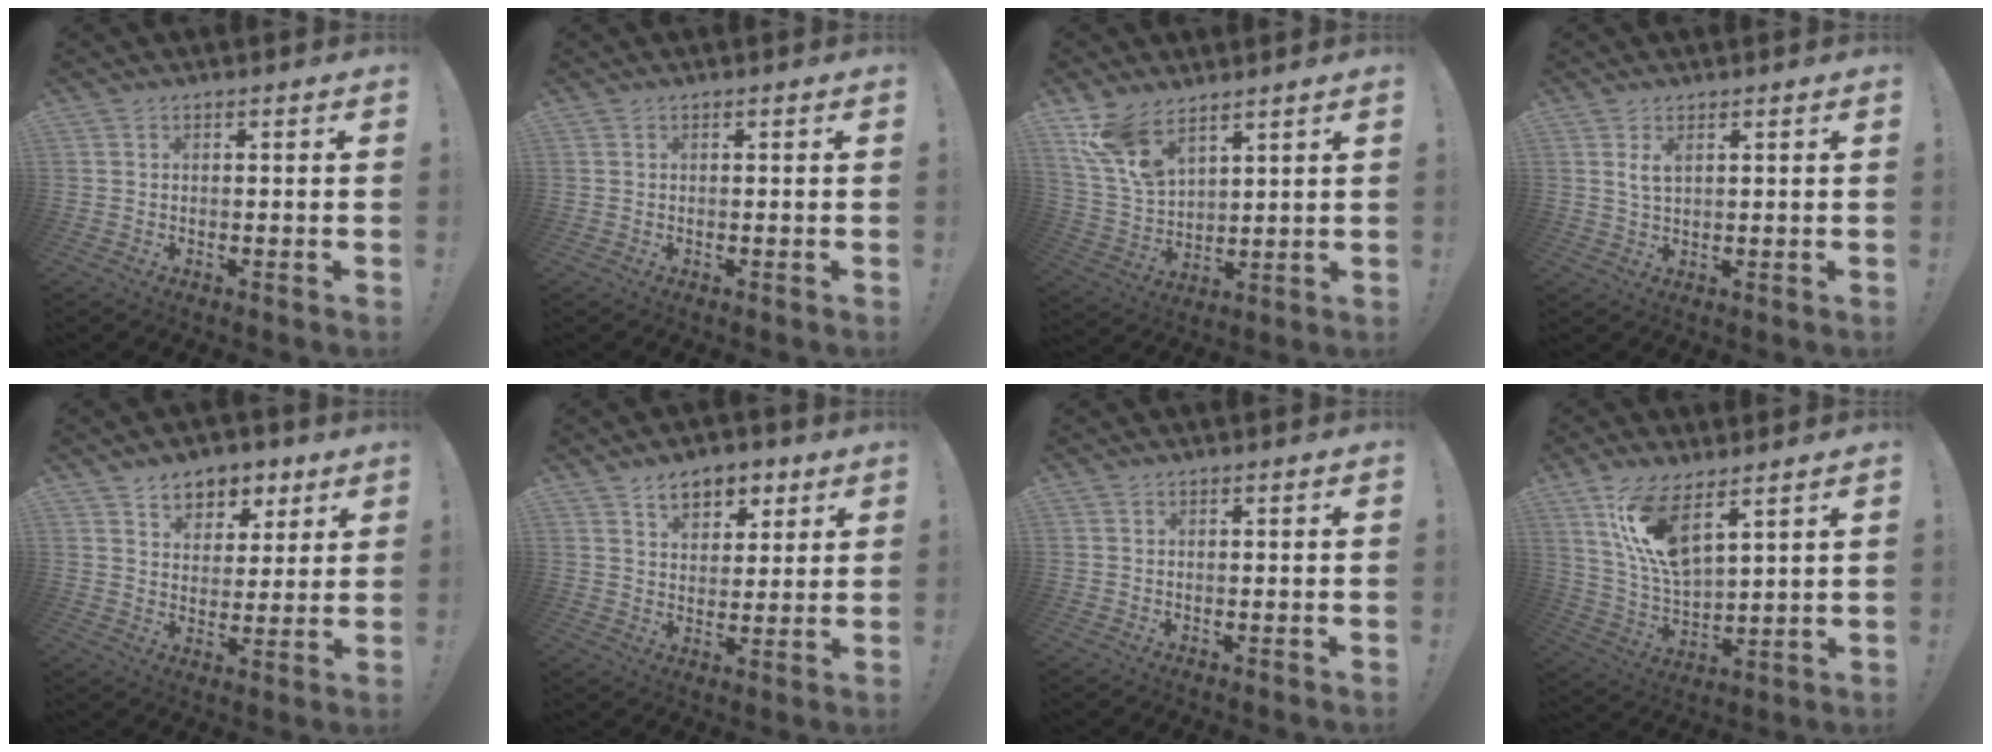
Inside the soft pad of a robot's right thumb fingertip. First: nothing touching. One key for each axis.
{"total": 0.0}
{"total": 11.6, "fx": 8.7, "fy": 5.2, "fz": 5.7, "tx": -0.128, "ty": -0.041, "tz": 0.172}
{"total": 3.3, "fx": 1.5, "fy": 1.4, "fz": 2.6, "tx": -0.055, "ty": 0.001, "tz": 0.028}
{"total": 7.9, "fx": 5.2, "fy": 5.7, "fz": 1.8, "tx": -0.019, "ty": -0.037, "tz": 0.099}
{"total": 8.3, "fx": 5.1, "fy": 5.6, "fz": 3.4, "tx": -0.042, "ty": -0.025, "tz": 0.093}
{"total": 0.0}
{"total": 13.4, "fx": 8.5, "fy": 5.1, "fz": 9.1, "tx": -0.182, "ty": -0.044, "tz": 0.156}